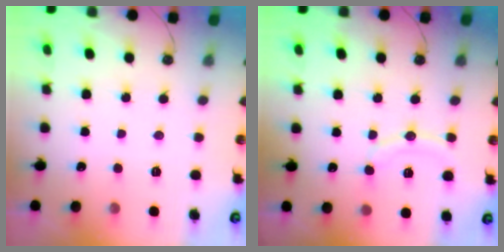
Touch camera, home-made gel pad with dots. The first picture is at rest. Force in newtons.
{"total": 9.7, "press": 9.5, "slide": 1.8}